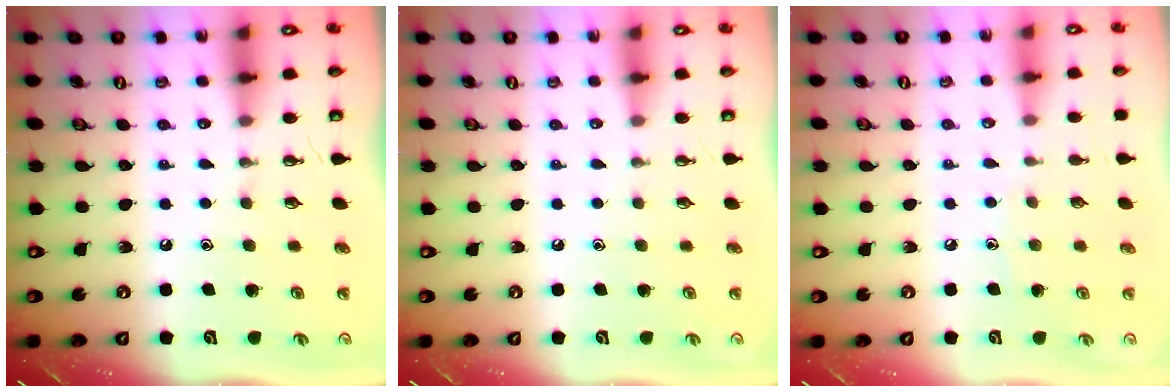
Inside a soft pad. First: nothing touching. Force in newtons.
{"total": 0.0}
{"total": 3.9, "press": 3.9, "slide": 0.4}